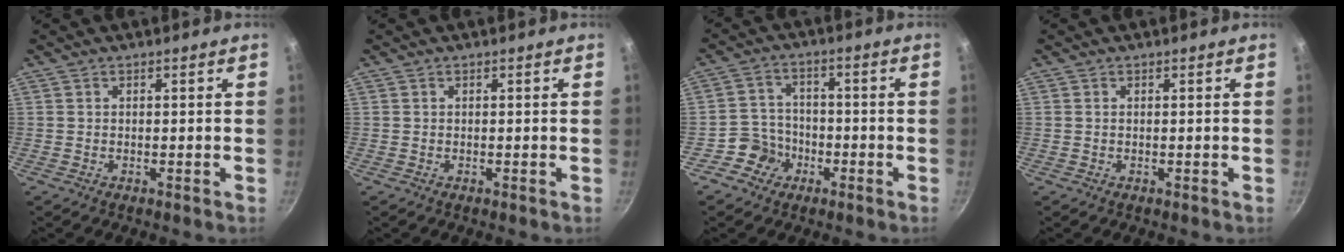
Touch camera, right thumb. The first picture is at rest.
{"total": 0.0}
{"total": 6.0, "force": [-3.0, 5.2, 0.9], "torque": [0.011, 0.035, -0.058]}
{"total": 0.0}